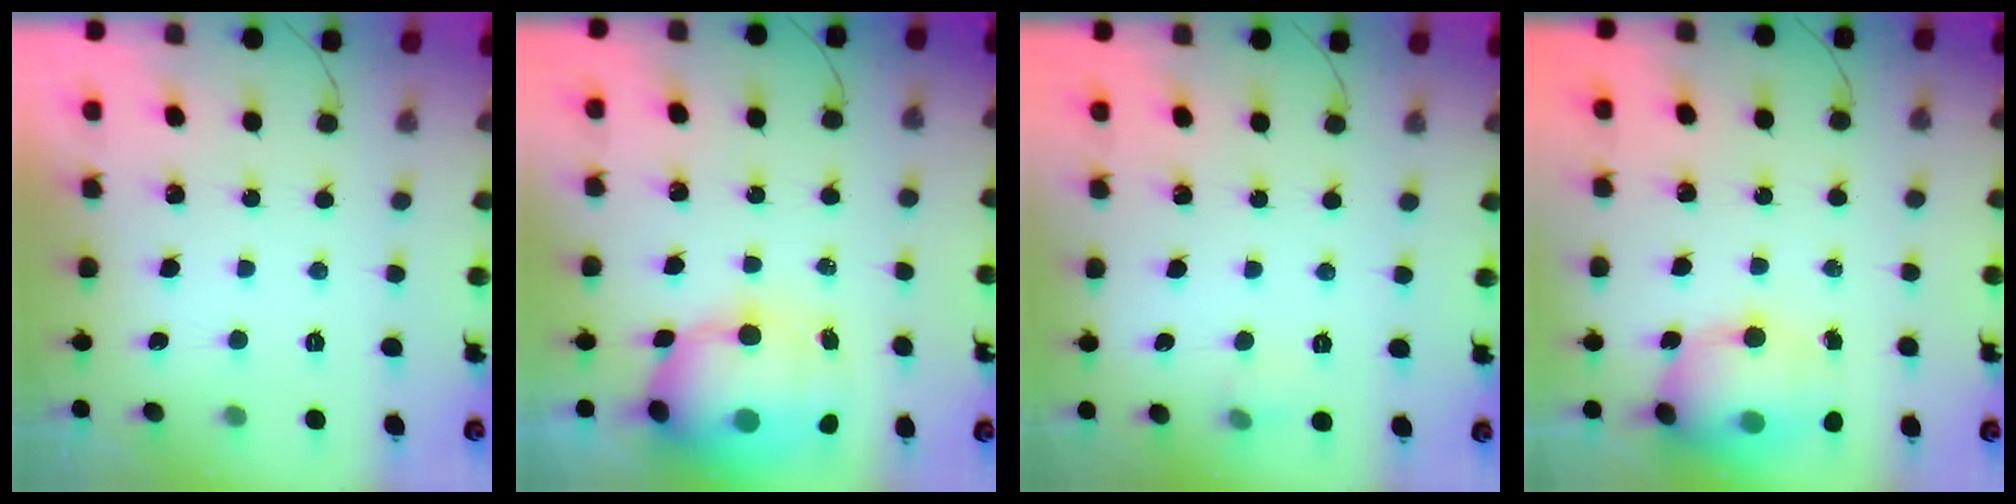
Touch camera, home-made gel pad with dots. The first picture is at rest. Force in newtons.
{"total": 14.6, "press": 13.0, "slide": 6.8}
{"total": 5.2, "press": 3.9, "slide": 3.4}
{"total": 13.3, "press": 12.9, "slide": 3.2}